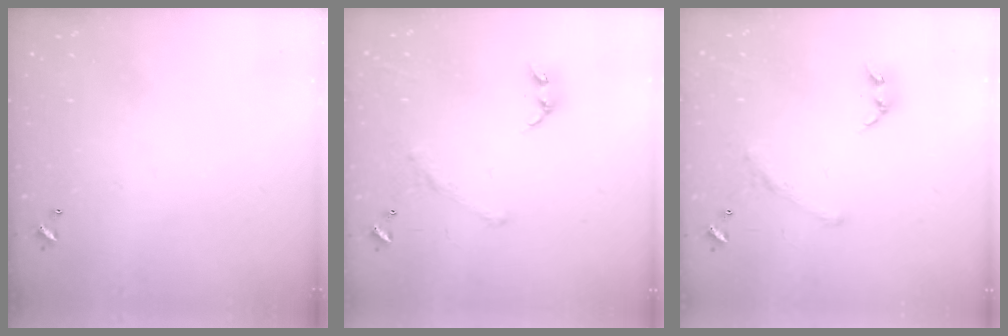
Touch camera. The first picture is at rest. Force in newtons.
{"total": 2.3, "press": 2.0, "slide": 1.0}
{"total": 1.6, "press": 1.1, "slide": 1.1}